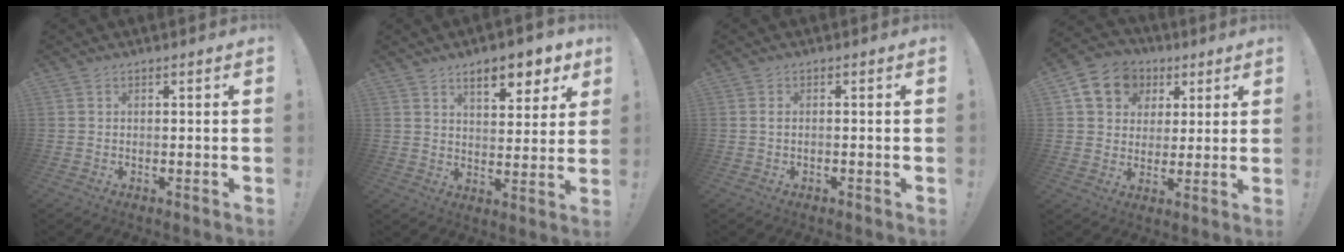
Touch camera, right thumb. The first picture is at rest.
{"total": 9.9, "force": [6.2, 3.7, 6.7], "torque": [-0.080, -0.035, 0.103]}
{"total": 1.2, "force": [-0.6, 0.3, 1.0], "torque": [-0.023, 0.005, -0.010]}
{"total": 11.9, "force": [4.7, 9.9, 4.6], "torque": [-0.059, -0.019, 0.094]}